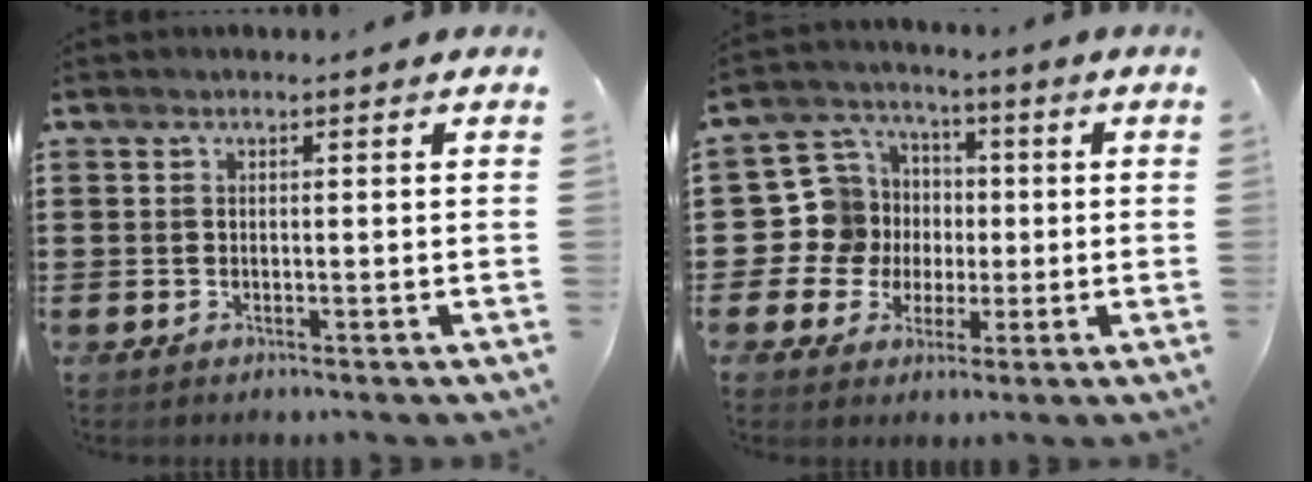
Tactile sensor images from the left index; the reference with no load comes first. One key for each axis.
{"total": 9.6, "fx": 0.2, "fy": 9.5, "fz": 1.5, "tx": -0.090, "ty": 0.005, "tz": 0.009}